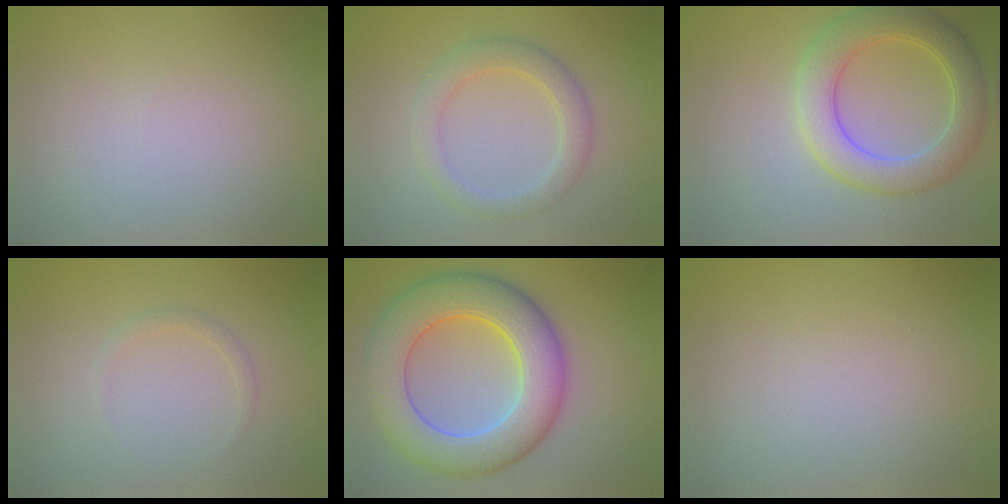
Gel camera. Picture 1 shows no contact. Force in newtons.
{"total": 3.0, "press": 3.0, "slide": 0.3}
{"total": 5.6, "press": 5.6, "slide": 0.2}
{"total": 0.8, "press": 0.8, "slide": 0.0}
{"total": 10.0, "press": 9.9, "slide": 0.2}
{"total": 0.0}